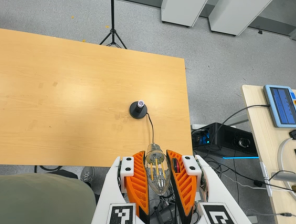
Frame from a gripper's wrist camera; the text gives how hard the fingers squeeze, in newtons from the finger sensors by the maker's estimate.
{"total": 21.4, "left": 22.8, "right": 20.1}